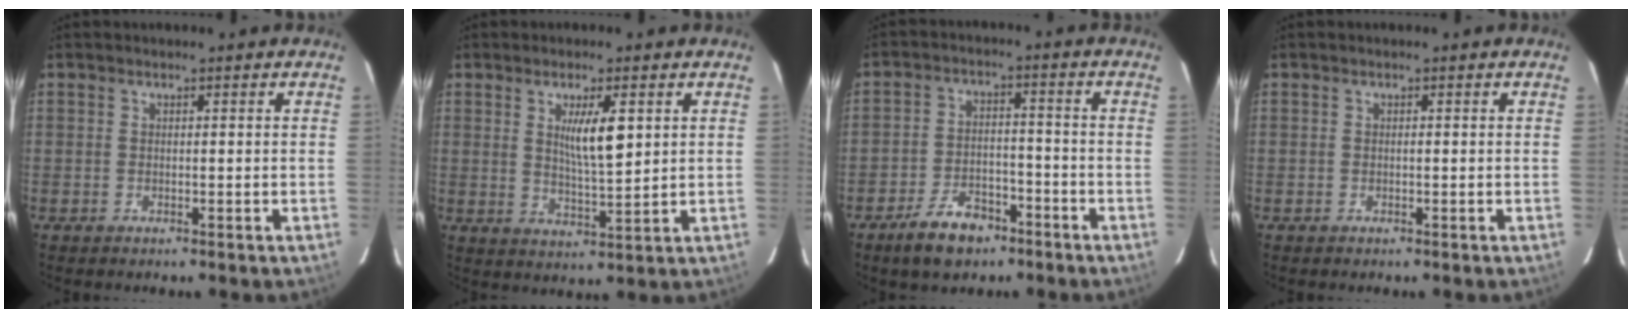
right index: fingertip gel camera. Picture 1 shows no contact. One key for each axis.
{"total": 6.4, "fx": 2.1, "fy": 1.0, "fz": 6.0, "tx": -0.104, "ty": -0.008, "tz": 0.039}
{"total": 7.6, "fx": -5.3, "fy": 3.8, "fz": 4.0, "tx": -0.078, "ty": 0.005, "tz": -0.088}
{"total": 0.0}